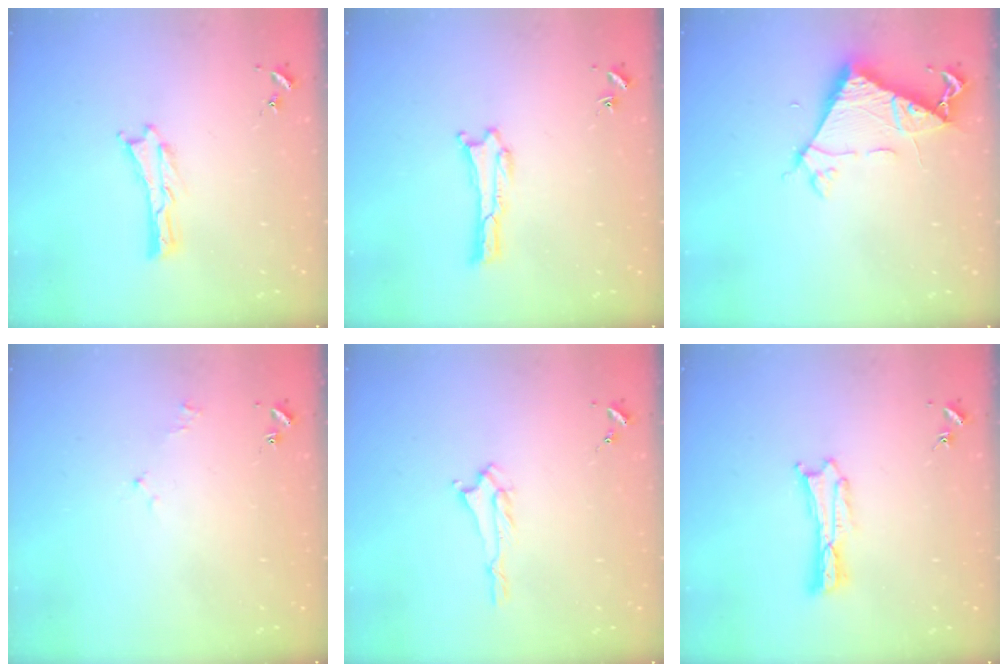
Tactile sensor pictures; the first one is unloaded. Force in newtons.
{"total": 0.0}
{"total": 7.0, "press": 6.9, "slide": 0.6}
{"total": 1.6, "press": 1.5, "slide": 0.3}
{"total": 1.4, "press": 1.3, "slide": 0.2}
{"total": 0.6, "press": 0.6, "slide": 0.2}